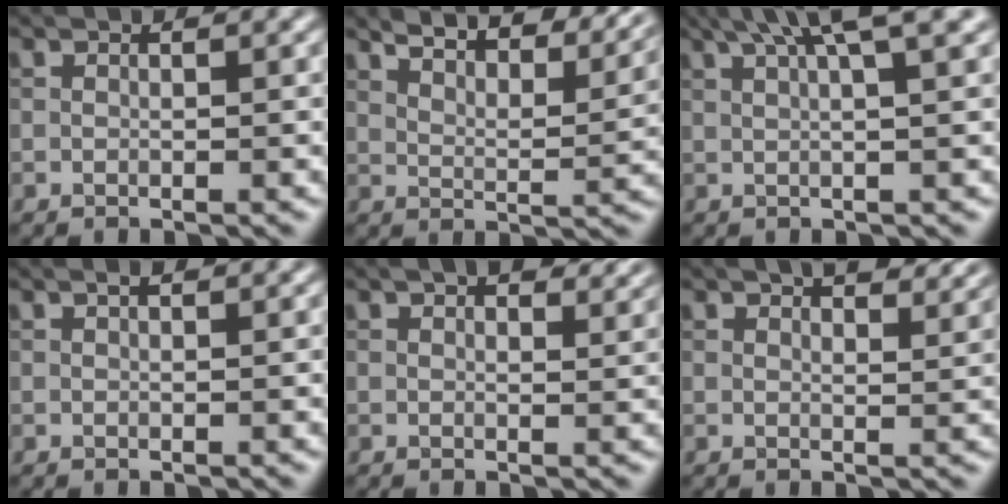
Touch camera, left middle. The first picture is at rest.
{"total": 10.7, "force": [8.8, 2.9, 5.4], "torque": [-0.062, 0.013, 0.090]}
{"total": 6.2, "force": [3.4, 1.1, 5.0], "torque": [-0.064, 0.022, 0.044]}
{"total": 0.5, "force": [0.3, 0.2, 0.4], "torque": [-0.006, 0.002, 0.005]}
{"total": 3.5, "force": [2.6, 1.3, 2.0], "torque": [-0.032, 0.002, 0.032]}
{"total": 4.1, "force": [3.0, 1.5, 2.3], "torque": [-0.029, 0.004, 0.035]}